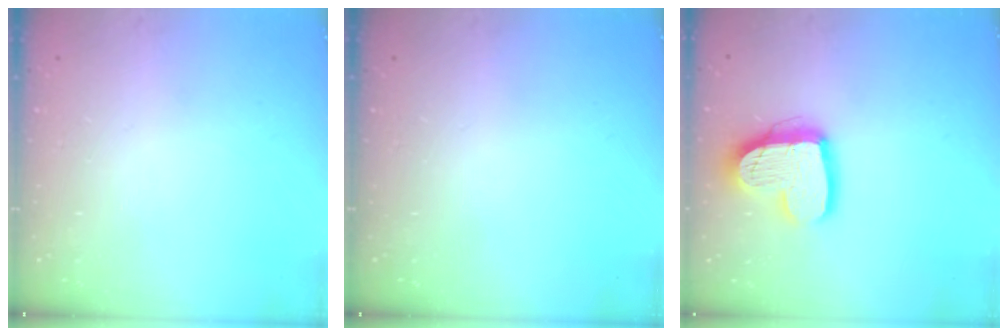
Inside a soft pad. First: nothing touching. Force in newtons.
{"total": 0.0}
{"total": 14.9, "press": 14.8, "slide": 1.4}